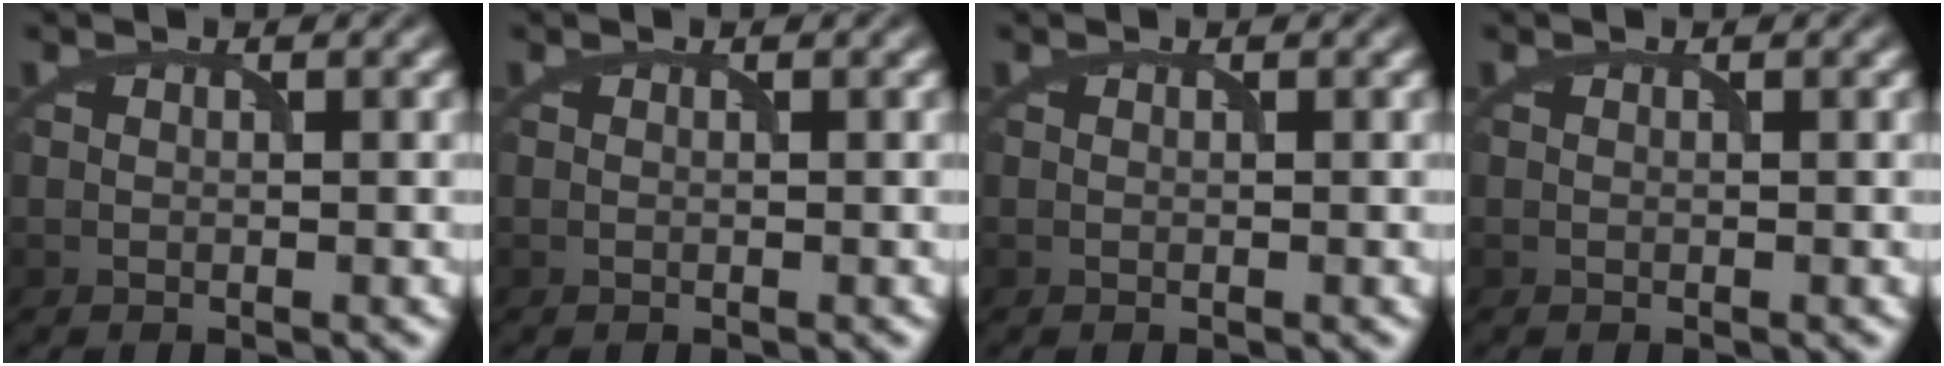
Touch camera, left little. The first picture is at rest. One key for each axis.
{"total": 0.0}
{"total": 0.0}
{"total": 0.0}